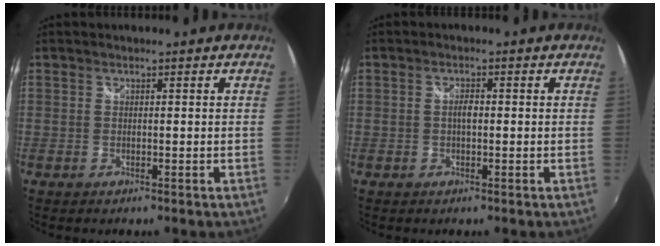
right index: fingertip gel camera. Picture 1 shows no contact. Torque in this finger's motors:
{"motor_torque": [0.76, 0.17, 0.26, 0.05]}